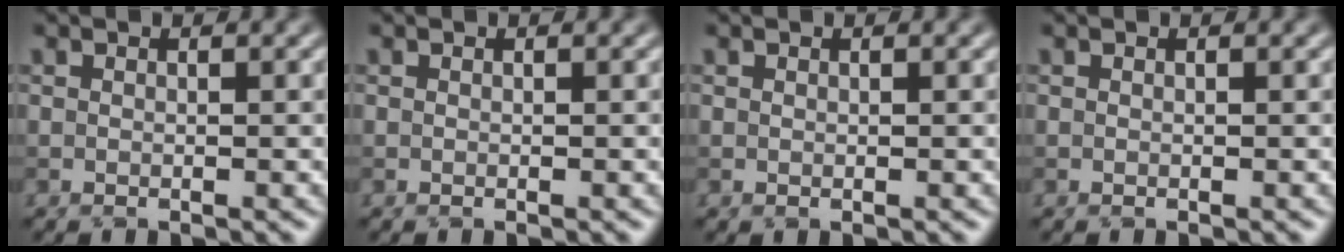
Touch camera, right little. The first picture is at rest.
{"total": 0.0}
{"total": 0.0}
{"total": 0.0}